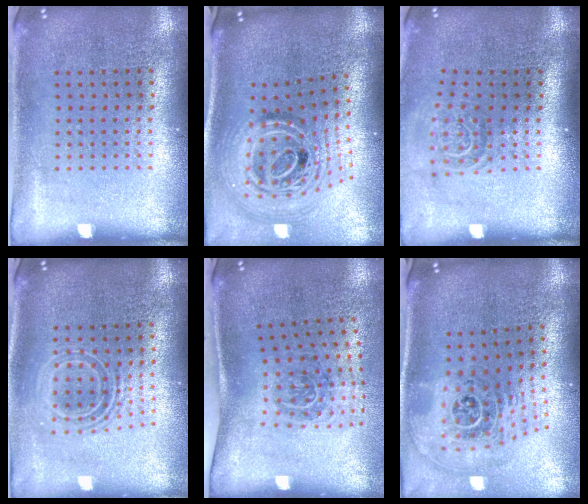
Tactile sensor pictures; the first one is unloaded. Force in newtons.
{"total": 2.5, "press": 1.8, "slide": 1.8}
{"total": 1.5, "press": 1.1, "slide": 1.0}
{"total": 1.7, "press": 1.4, "slide": 1.1}
{"total": 2.0, "press": 1.2, "slide": 1.6}
{"total": 2.4, "press": 1.7, "slide": 1.7}